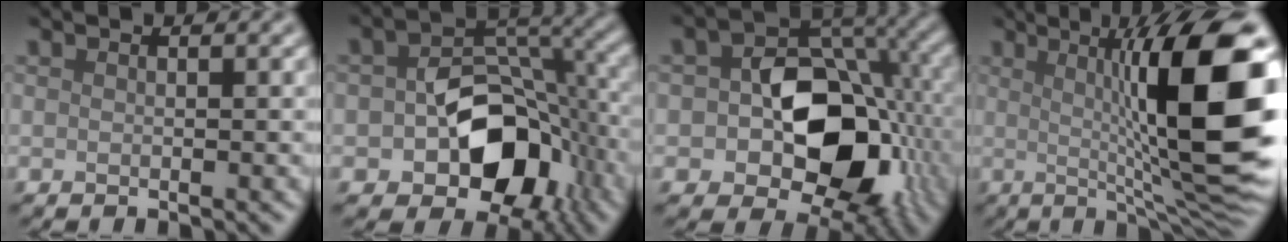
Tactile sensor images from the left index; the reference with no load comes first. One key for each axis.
{"total": 9.6, "fx": -2.8, "fy": 6.4, "fz": 6.6, "tx": -0.096, "ty": -0.002, "tz": -0.048}
{"total": 11.0, "fx": -1.6, "fy": 7.5, "fz": 7.9, "tx": -0.108, "ty": 0.001, "tz": -0.032}
{"total": 13.9, "fx": 1.4, "fy": 2.3, "fz": 13.6, "tx": -0.173, "ty": 0.012, "tz": 0.023}